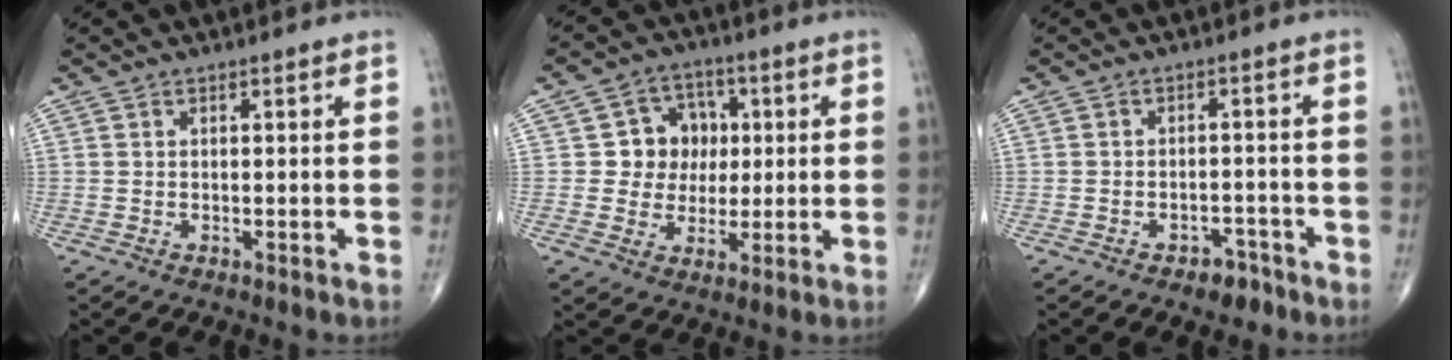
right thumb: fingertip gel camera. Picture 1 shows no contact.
{"total": 8.8, "force": [1.2, 8.1, 3.3], "torque": [0.004, 0.009, 0.016]}
{"total": 3.5, "force": [-2.5, 2.0, 1.4], "torque": [-0.008, 0.021, -0.031]}